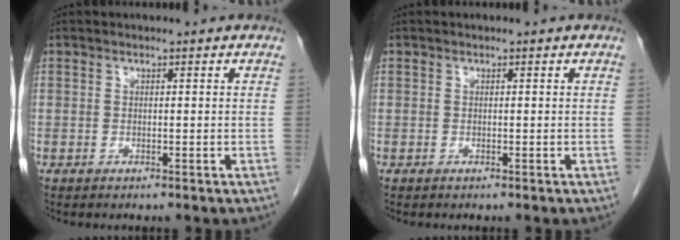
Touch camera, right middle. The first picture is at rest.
{"total": 0.0}